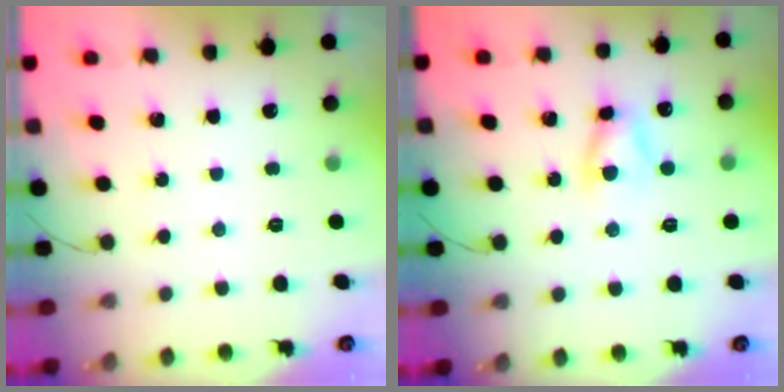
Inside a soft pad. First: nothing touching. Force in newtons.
{"total": 5.6, "press": 5.6, "slide": 0.7}